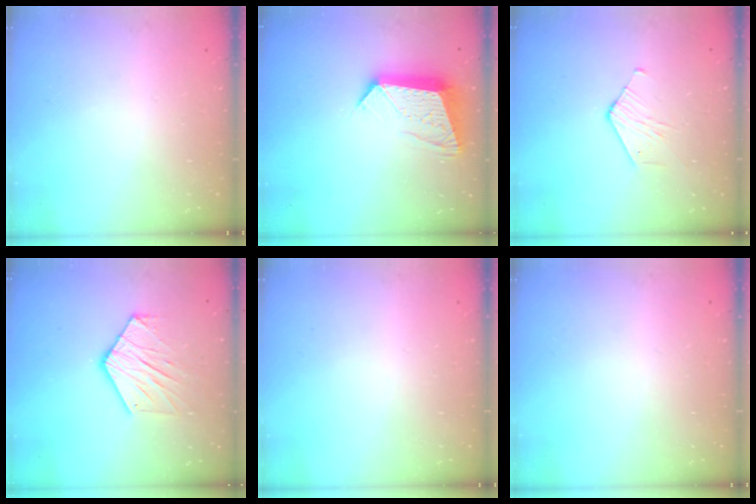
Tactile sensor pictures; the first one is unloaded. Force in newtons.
{"total": 12.0, "press": 11.9, "slide": 1.1}
{"total": 3.9, "press": 3.9, "slide": 0.4}
{"total": 11.7, "press": 11.6, "slide": 1.0}
{"total": 0.0}
{"total": 0.0}